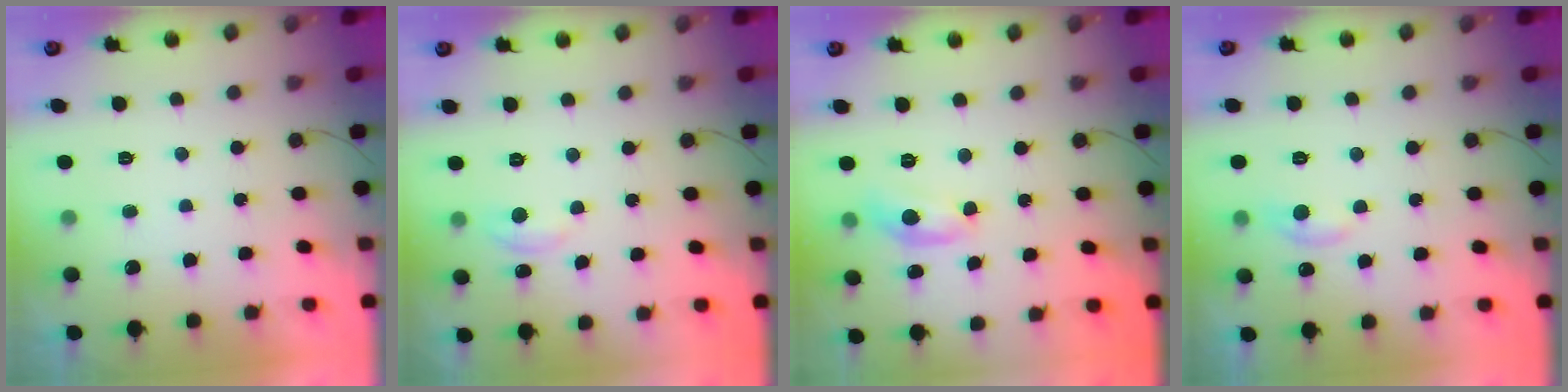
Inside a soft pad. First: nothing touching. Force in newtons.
{"total": 3.6, "press": 3.5, "slide": 0.4}
{"total": 9.0, "press": 9.0, "slide": 0.6}
{"total": 5.7, "press": 5.7, "slide": 0.8}